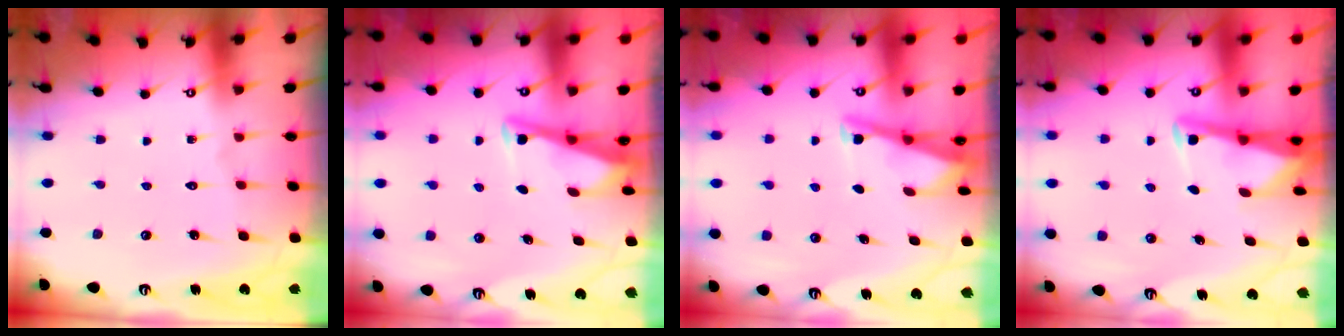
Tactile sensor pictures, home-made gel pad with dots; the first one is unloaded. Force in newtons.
{"total": 3.5, "press": 3.5, "slide": 0.4}
{"total": 2.9, "press": 2.9, "slide": 0.4}
{"total": 2.9, "press": 2.8, "slide": 0.4}